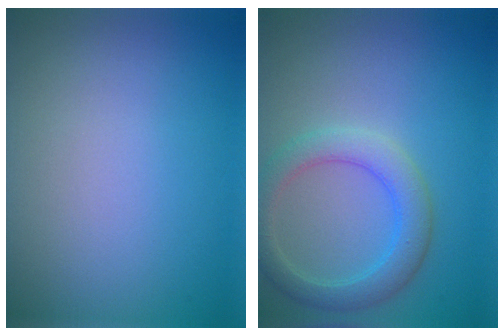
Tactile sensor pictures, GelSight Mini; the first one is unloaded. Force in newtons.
{"total": 3.9, "press": 3.8, "slide": 0.2}